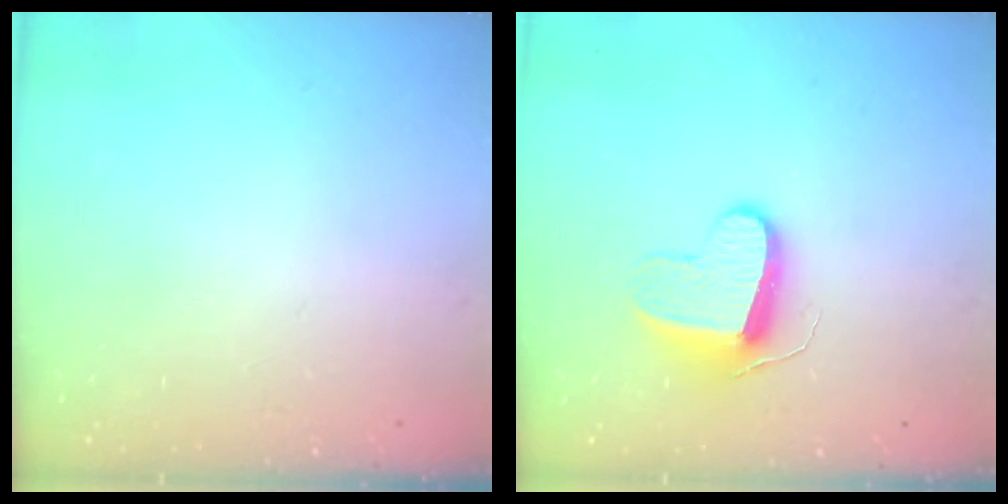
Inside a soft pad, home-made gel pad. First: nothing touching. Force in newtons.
{"total": 9.7, "press": 9.7, "slide": 0.3}